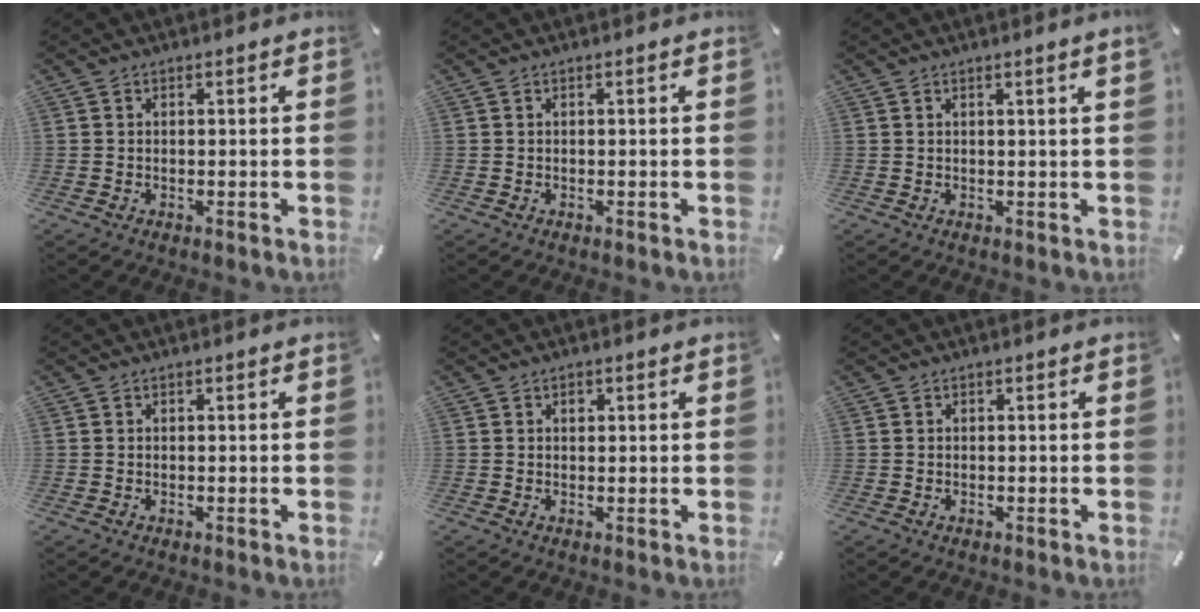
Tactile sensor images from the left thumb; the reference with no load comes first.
{"total": 0.0}
{"total": 1.2, "force": [0.7, -0.2, 1.0], "torque": [-0.017, -0.003, 0.012]}
{"total": 0.0}
{"total": 1.0, "force": [0.4, 0.8, 0.5], "torque": [0.005, -0.004, 0.004]}
{"total": 0.0}